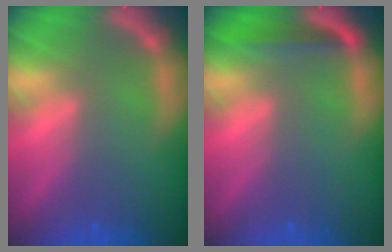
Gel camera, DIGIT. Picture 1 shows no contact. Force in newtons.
{"total": 2.5}